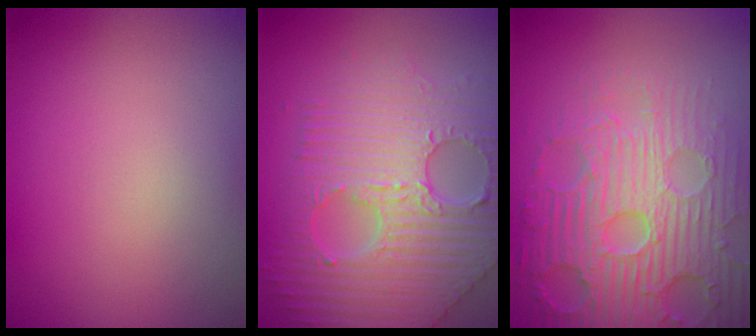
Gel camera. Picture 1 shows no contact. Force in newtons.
{"total": 10.3, "press": 7.1, "slide": 7.5}
{"total": 7.1, "press": 6.0, "slide": 3.9}